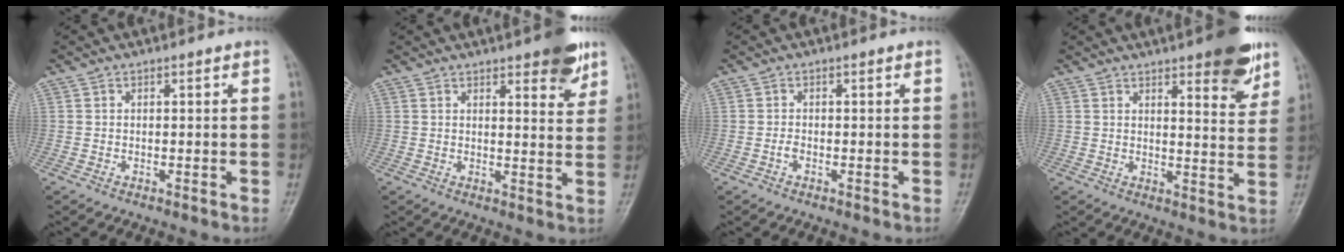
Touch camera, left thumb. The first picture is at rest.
{"total": 7.8, "force": [5.0, 2.3, 5.5], "torque": [-0.052, -0.026, 0.061]}
{"total": 0.8, "force": [-0.3, 0.4, 0.6], "torque": [-0.010, 0.000, -0.007]}
{"total": 10.5, "force": [6.6, 3.0, 7.6], "torque": [-0.070, -0.035, 0.084]}